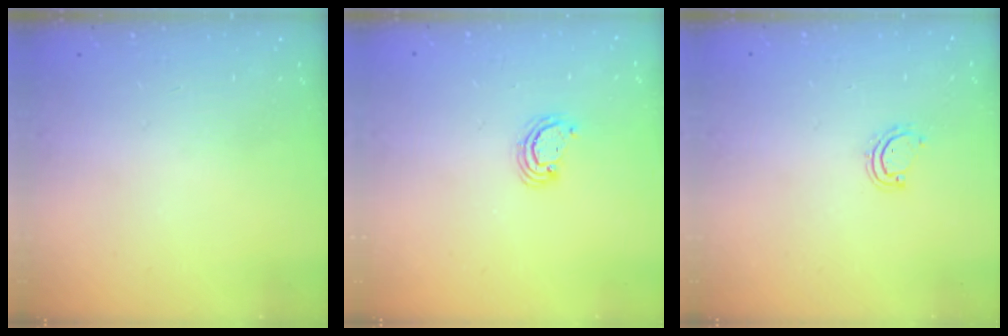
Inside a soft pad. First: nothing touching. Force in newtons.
{"total": 3.1, "press": 3.1, "slide": 0.3}
{"total": 4.7, "press": 4.4, "slide": 1.6}